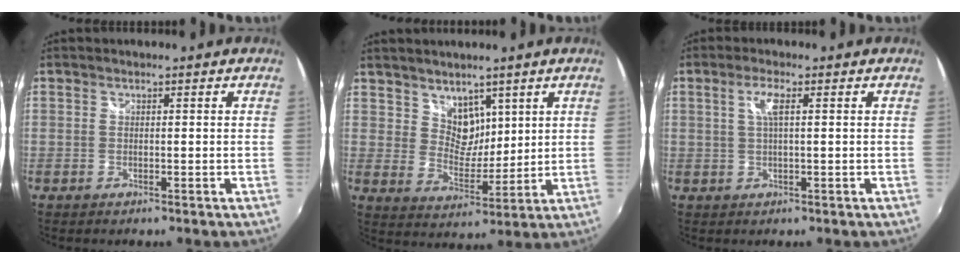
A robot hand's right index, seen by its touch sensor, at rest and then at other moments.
{"total": 6.5, "force": [4.3, 4.5, 2.0], "torque": [-0.021, 0.001, 0.085]}
{"total": 3.0, "force": [0.8, 0.2, 2.8], "torque": [-0.056, 0.002, 0.014]}